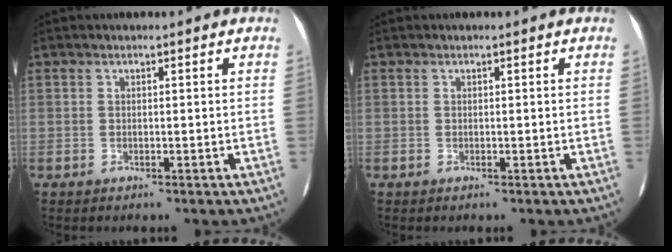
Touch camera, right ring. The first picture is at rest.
{"total": 0.0}